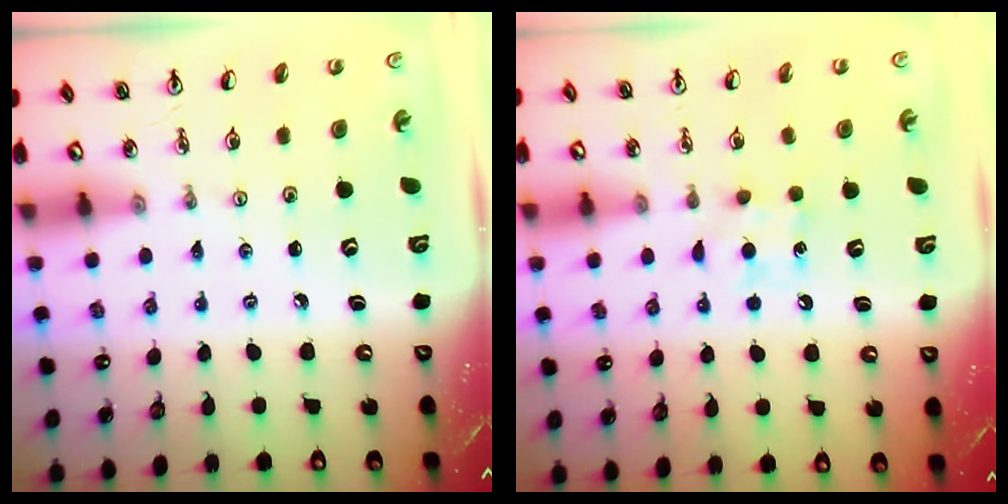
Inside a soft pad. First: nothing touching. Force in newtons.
{"total": 6.2, "press": 6.1, "slide": 0.7}